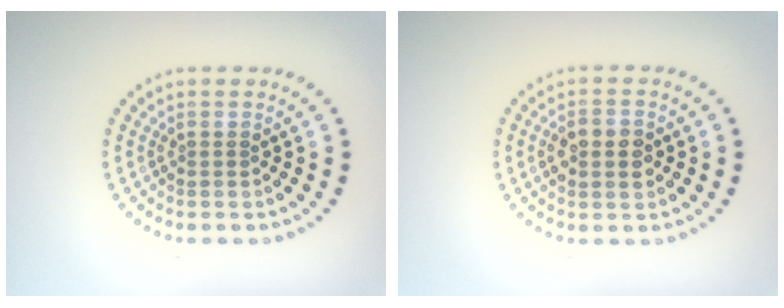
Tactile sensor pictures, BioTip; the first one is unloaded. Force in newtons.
{"total": 3.0, "press": 3.0, "slide": 0.0}